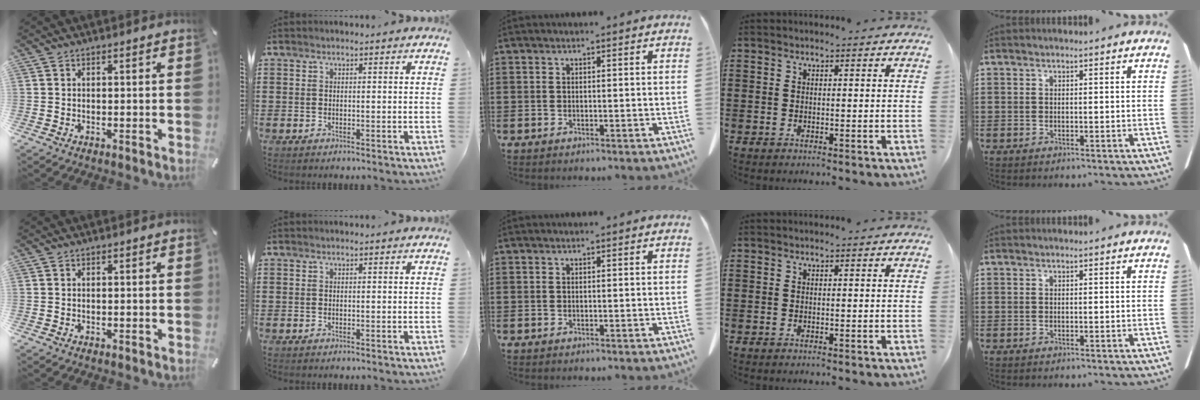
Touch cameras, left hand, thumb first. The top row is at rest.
{}